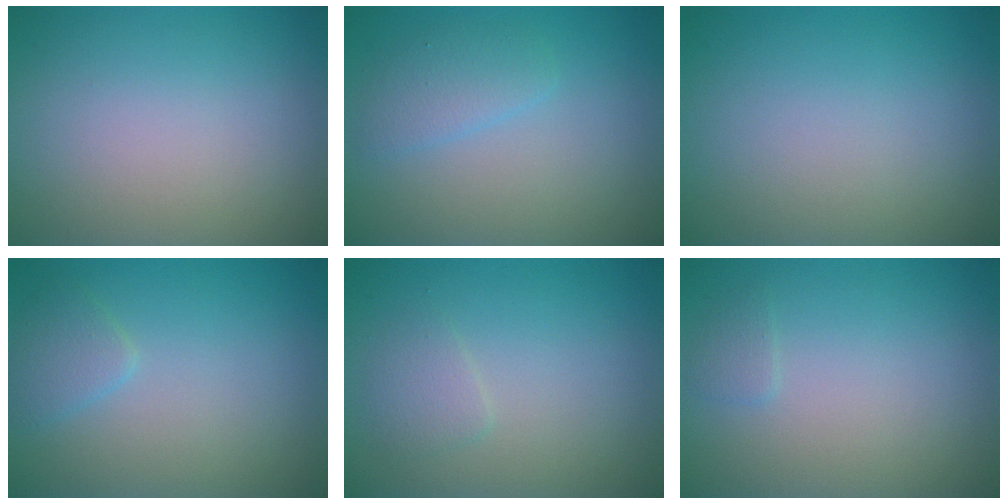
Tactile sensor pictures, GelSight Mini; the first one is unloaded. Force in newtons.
{"total": 2.0, "press": 2.0, "slide": 0.1}
{"total": 0.0}
{"total": 1.6, "press": 1.6, "slide": 0.1}
{"total": 1.3, "press": 1.3, "slide": 0.1}
{"total": 0.8, "press": 0.8, "slide": 0.0}